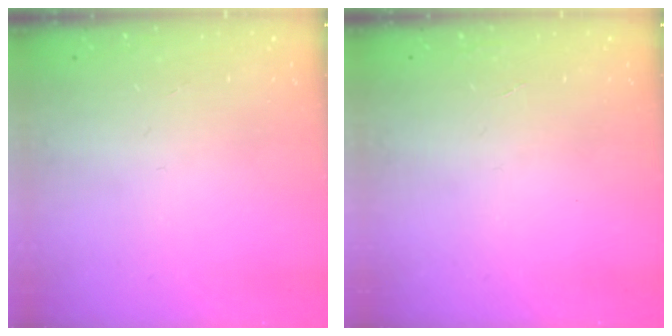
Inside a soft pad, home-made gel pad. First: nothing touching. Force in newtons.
{"total": 0.0}